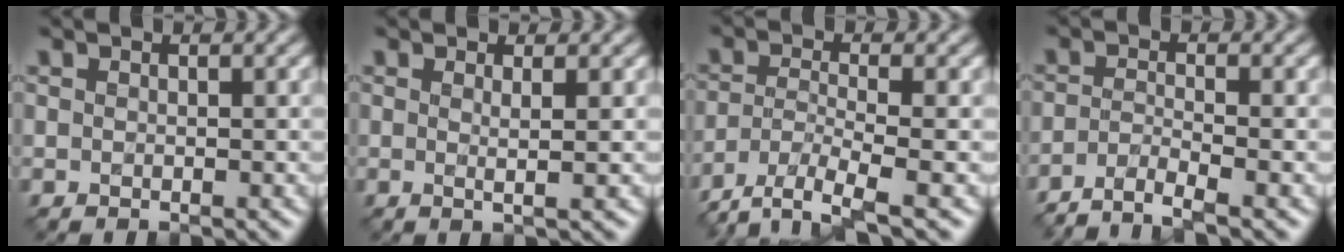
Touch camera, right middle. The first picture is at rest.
{"total": 1.4, "force": [0.2, 0.2, 1.3], "torque": [-0.022, 0.001, -0.002]}
{"total": 5.1, "force": [-3.8, 1.2, 3.3], "torque": [-0.068, -0.014, -0.077]}
{"total": 3.1, "force": [-2.4, 0.5, 1.8], "torque": [-0.027, -0.001, -0.060]}